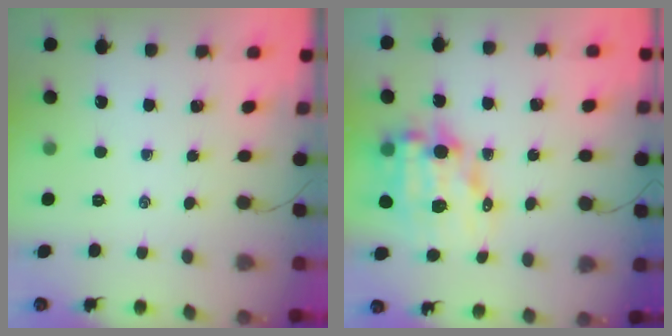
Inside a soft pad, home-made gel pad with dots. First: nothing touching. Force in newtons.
{"total": 12.7, "press": 12.3, "slide": 3.2}